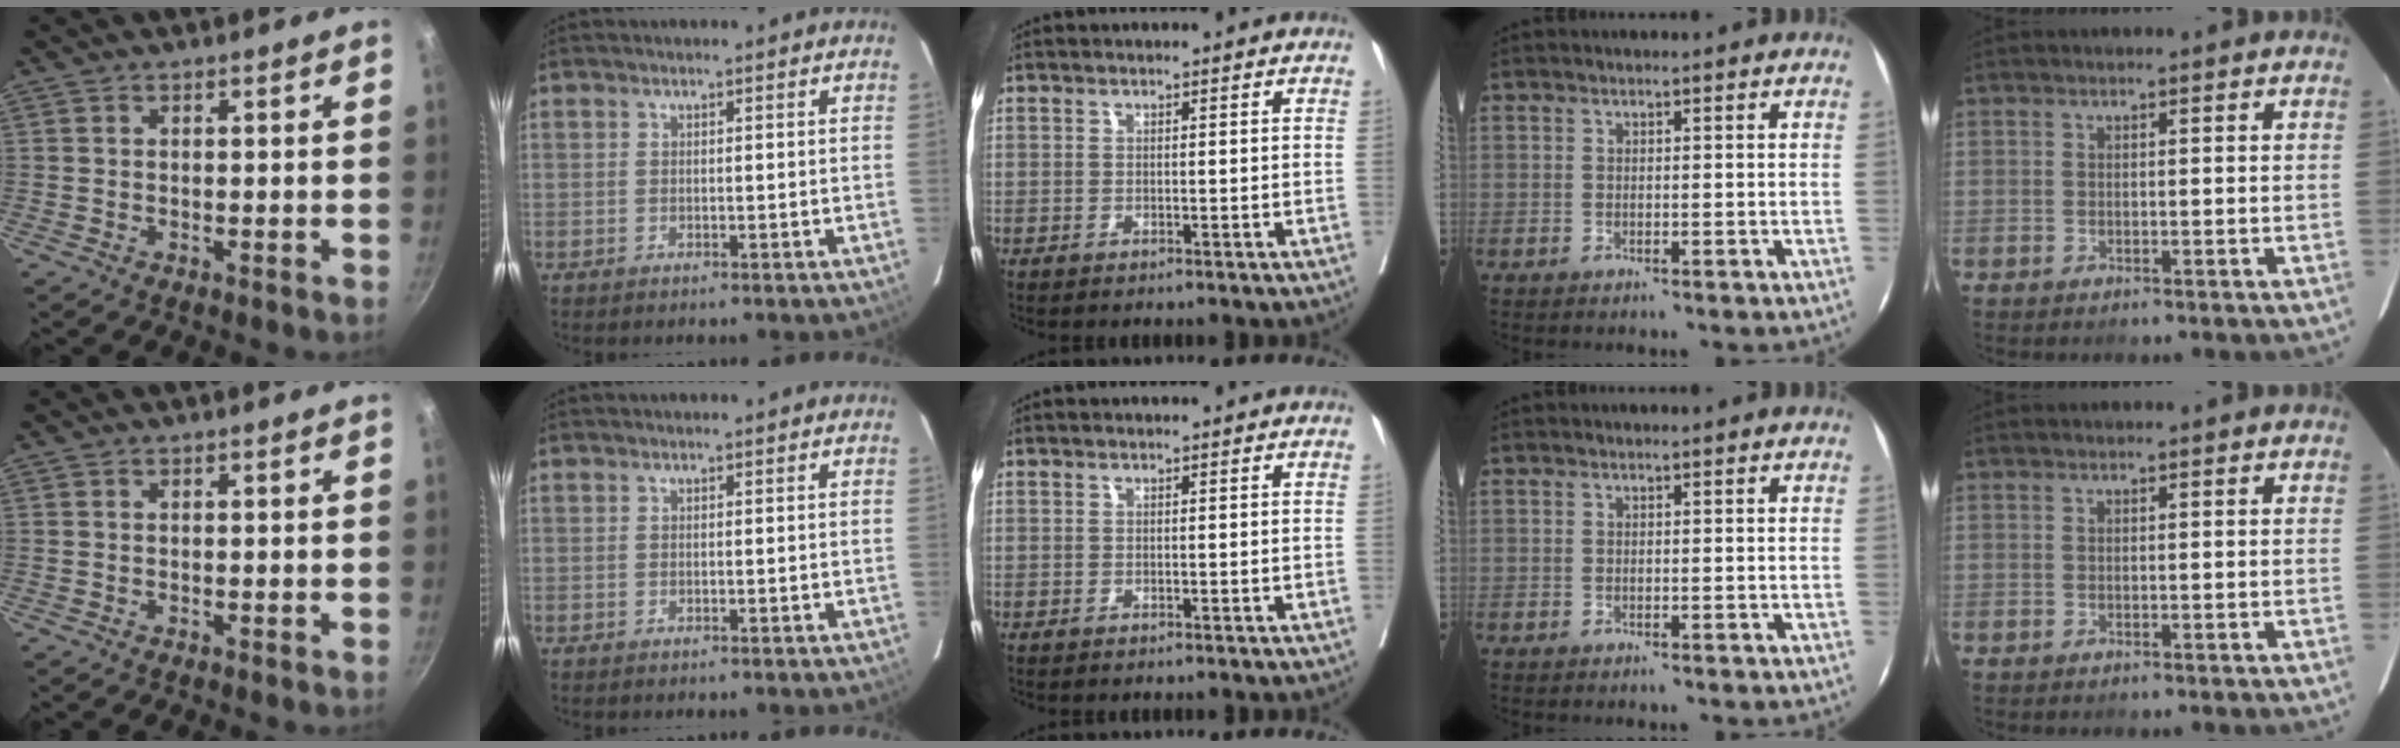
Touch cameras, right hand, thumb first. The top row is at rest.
{}